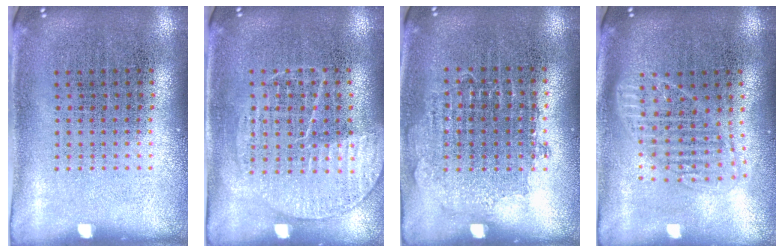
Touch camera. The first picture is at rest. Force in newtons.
{"total": 1.3, "press": 1.3, "slide": 0.3}
{"total": 0.7, "press": 0.7, "slide": 0.3}
{"total": 1.7, "press": 1.5, "slide": 0.8}